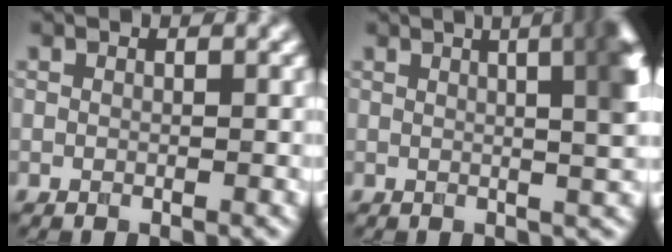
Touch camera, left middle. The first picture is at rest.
{"total": 9.3, "force": [2.5, 3.8, 8.1], "torque": [-0.035, 0.047, 0.008]}